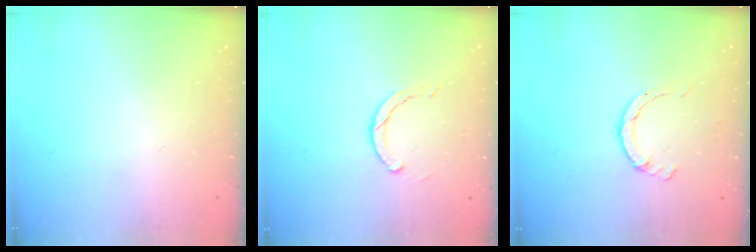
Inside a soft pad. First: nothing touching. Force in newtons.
{"total": 2.8, "press": 2.8, "slide": 0.2}
{"total": 2.6, "press": 2.6, "slide": 0.4}